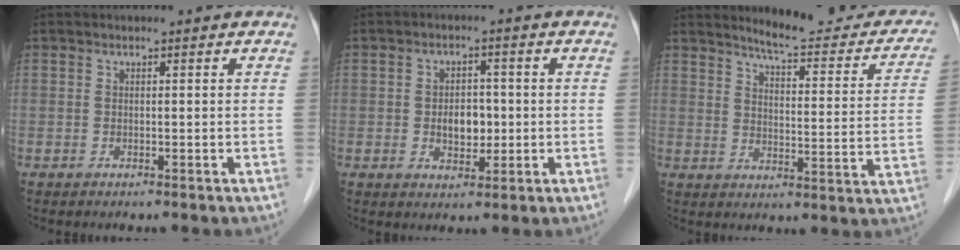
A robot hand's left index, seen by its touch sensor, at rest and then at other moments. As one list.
[{"total": 4.5, "force": [-0.4, 3.0, 3.4], "torque": [-0.055, 0.006, -0.001]}, {"total": 16.4, "force": [15.0, 2.8, 6.1], "torque": [-0.060, -0.046, 0.171]}]